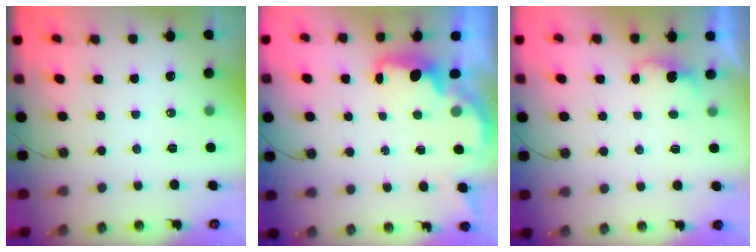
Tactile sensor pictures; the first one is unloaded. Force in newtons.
{"total": 1.5, "press": 1.3, "slide": 0.7}
{"total": 2.2, "press": 2.0, "slide": 0.9}